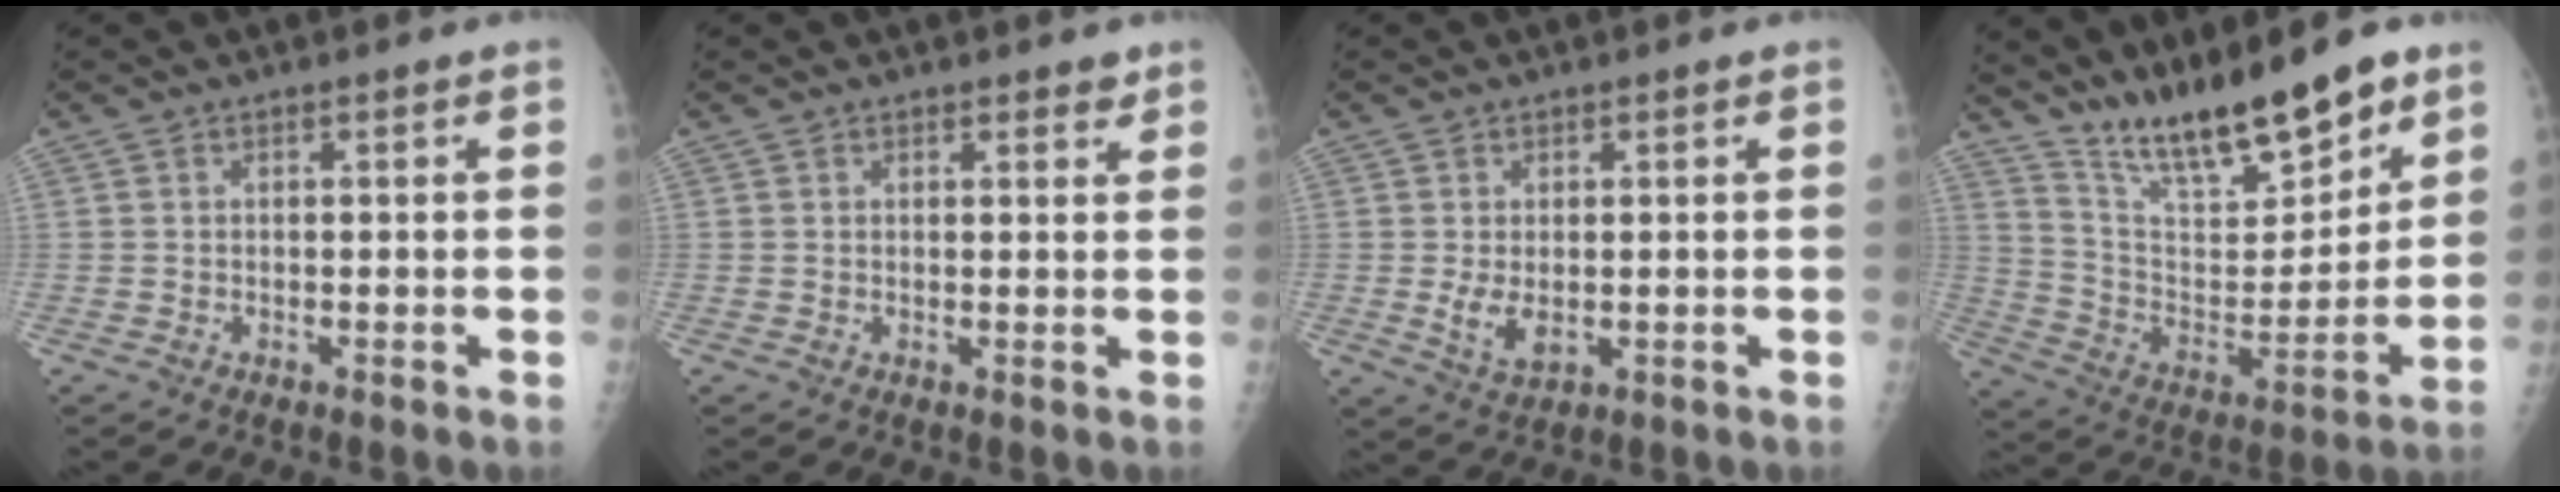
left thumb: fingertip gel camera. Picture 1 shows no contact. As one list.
[{"total": 1.8, "force": [1.4, 0.8, 0.6], "torque": [0.007, -0.008, 0.014]}, {"total": 3.9, "force": [-0.1, 2.3, 3.1], "torque": [-0.056, -0.011, 0.005]}, {"total": 19.1, "force": [14.9, 4.7, 10.9], "torque": [-0.142, -0.088, 0.269]}]